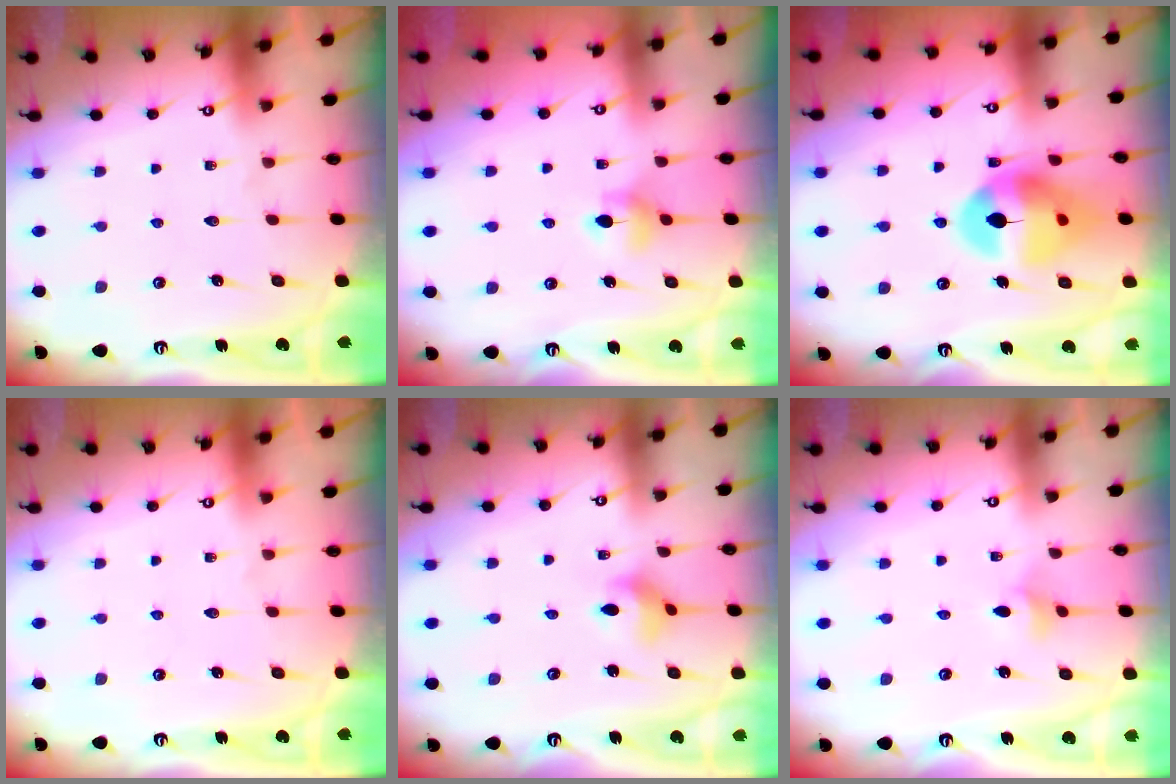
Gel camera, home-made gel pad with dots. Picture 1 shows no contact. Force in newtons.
{"total": 5.1, "press": 5.1, "slide": 0.7}
{"total": 14.7, "press": 14.6, "slide": 1.6}
{"total": 0.0}
{"total": 4.0, "press": 3.9, "slide": 0.5}
{"total": 2.9, "press": 2.9, "slide": 0.5}